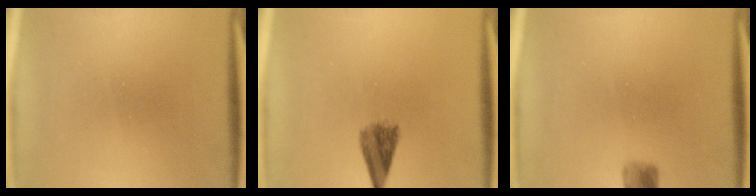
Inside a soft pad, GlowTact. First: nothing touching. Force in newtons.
{"total": 3.5}
{"total": 2.4}